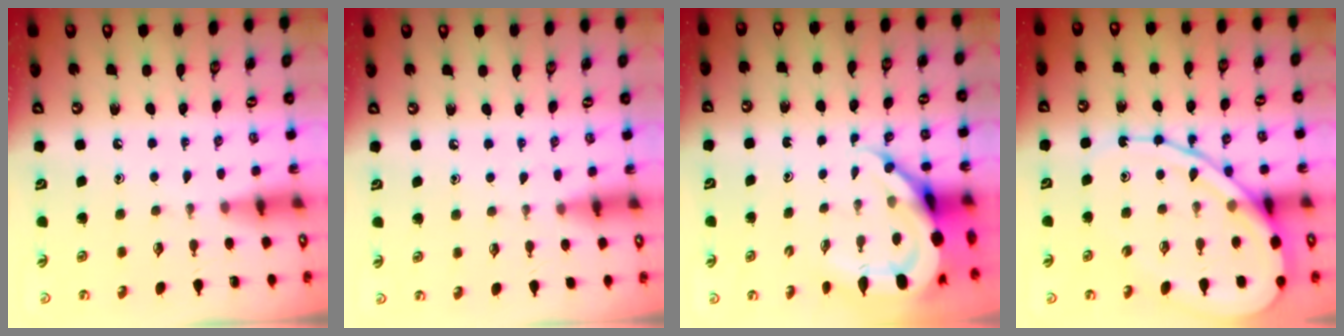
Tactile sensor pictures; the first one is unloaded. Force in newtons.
{"total": 5.4, "press": 5.3, "slide": 0.8}
{"total": 9.9, "press": 9.9, "slide": 1.0}
{"total": 15.4, "press": 15.3, "slide": 1.3}